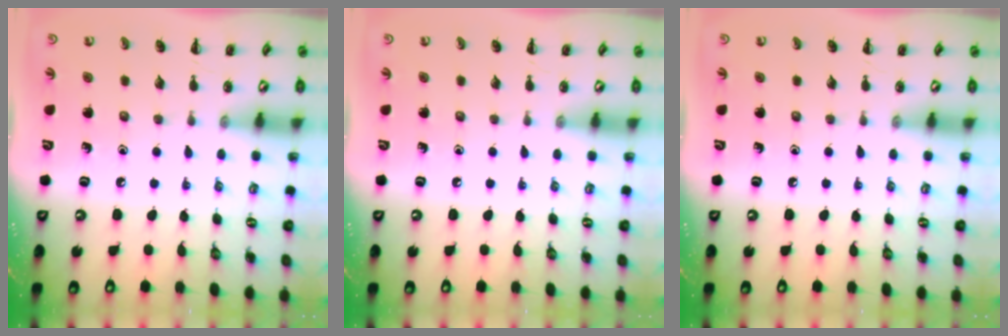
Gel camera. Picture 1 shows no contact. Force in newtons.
{"total": 0.0}
{"total": 0.0}